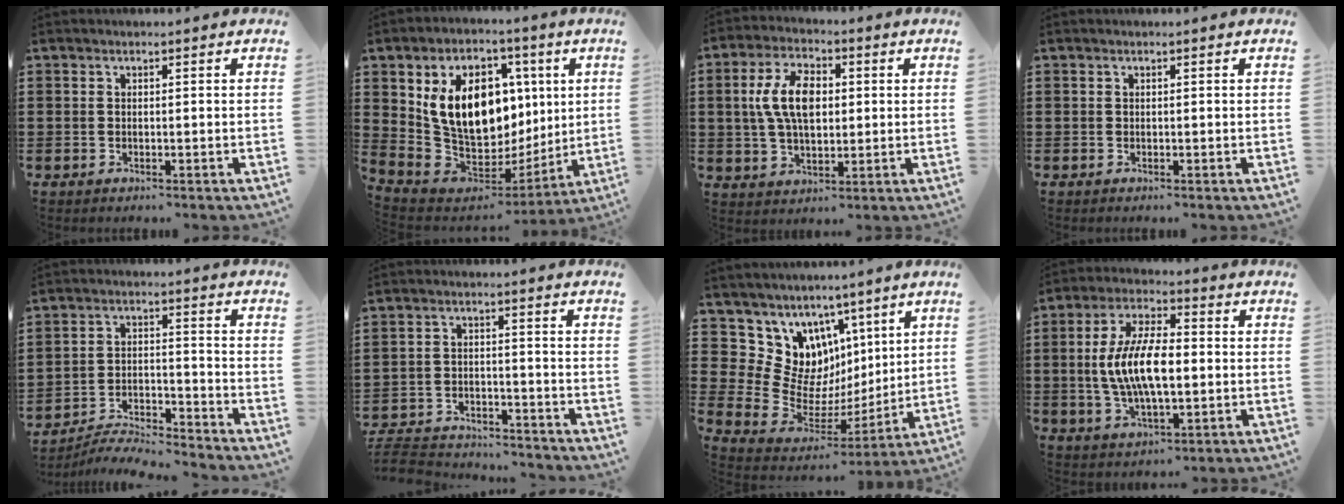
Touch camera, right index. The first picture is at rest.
{"total": 14.6, "force": [3.9, 10.4, 9.5], "torque": [-0.197, -0.007, 0.072]}
{"total": 9.0, "force": [1.1, 5.0, 7.4], "torque": [-0.161, 0.009, 0.011]}
{"total": 0.0}
{"total": 6.1, "force": [-5.9, 0.4, 1.3], "torque": [-0.034, 0.005, -0.120]}
{"total": 5.0, "force": [-4.9, 0.5, 0.8], "torque": [-0.029, -0.001, -0.101]}
{"total": 9.7, "force": [3.7, 9.0, 0.8], "torque": [-0.048, -0.055, 0.079]}
{"total": 10.5, "force": [-0.5, 4.5, 9.5], "torque": [-0.210, -0.002, -0.016]}